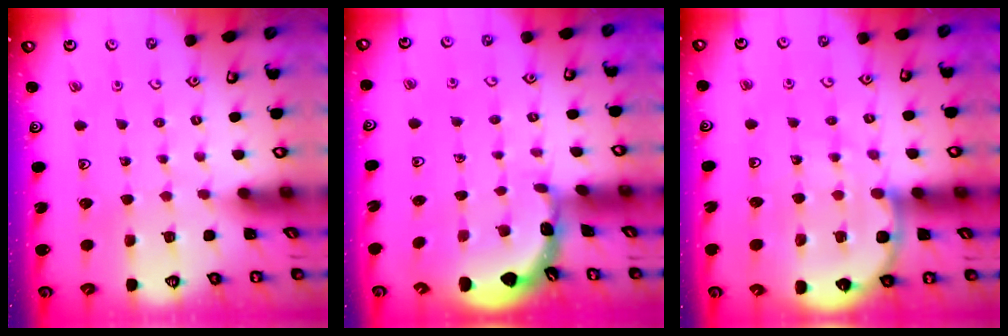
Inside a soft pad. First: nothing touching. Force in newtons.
{"total": 1.8, "press": 1.8, "slide": 0.1}
{"total": 9.3, "press": 9.1, "slide": 2.1}